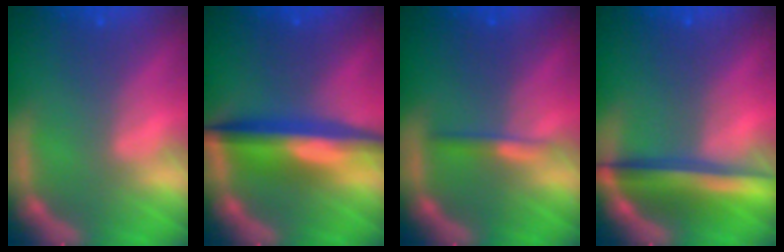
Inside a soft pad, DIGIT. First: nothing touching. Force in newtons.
{"total": 6.5}
{"total": 1.4}
{"total": 6.0}